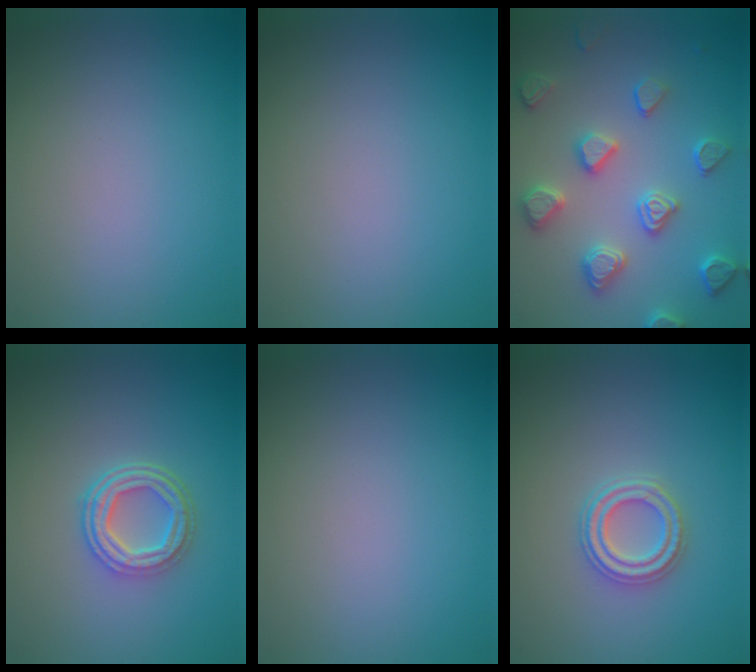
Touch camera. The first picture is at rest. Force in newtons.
{"total": 0.0}
{"total": 4.6, "press": 4.2, "slide": 1.9}
{"total": 4.2, "press": 3.2, "slide": 2.7}
{"total": 0.0}
{"total": 2.7, "press": 2.5, "slide": 0.9}